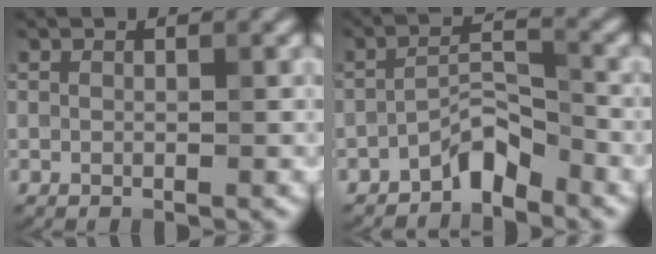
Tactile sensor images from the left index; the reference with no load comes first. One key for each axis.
{"total": 3.0, "fx": -2.4, "fy": 0.8, "fz": 1.5, "tx": -0.022, "ty": 0.019, "tz": -0.047}